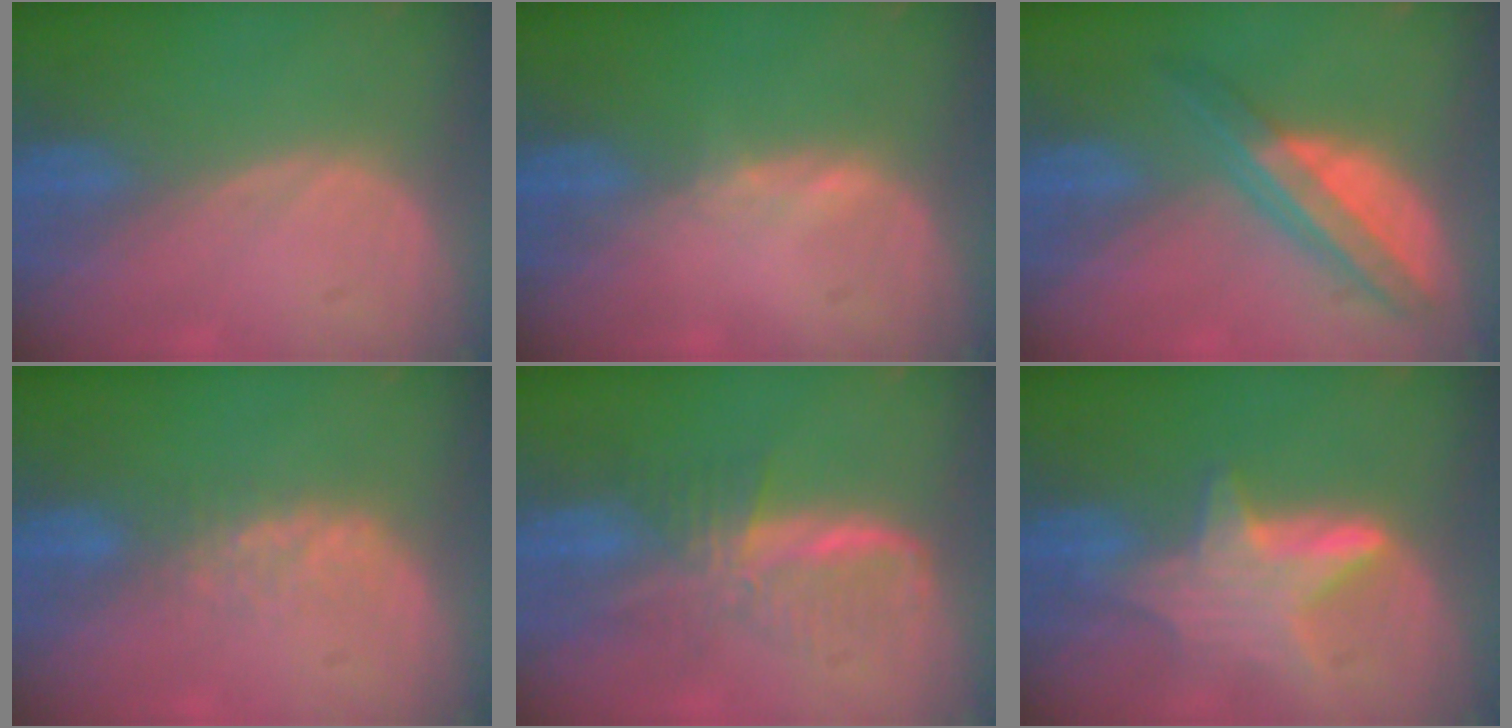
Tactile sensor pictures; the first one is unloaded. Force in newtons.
{"total": 0.7, "press": 0.7, "slide": 0.2}
{"total": 7.7, "press": 6.5, "slide": 4.1}
{"total": 2.7, "press": 2.7, "slide": 0.6}
{"total": 6.6, "press": 6.3, "slide": 2.1}
{"total": 6.8, "press": 6.8, "slide": 0.1}